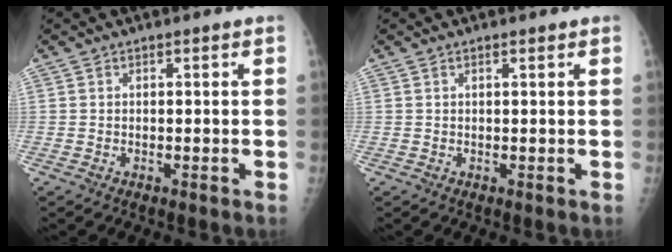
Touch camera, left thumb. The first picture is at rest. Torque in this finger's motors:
{"motor_torque": [-0.43, -0.33, -0.52, -0.12, -0.06]}